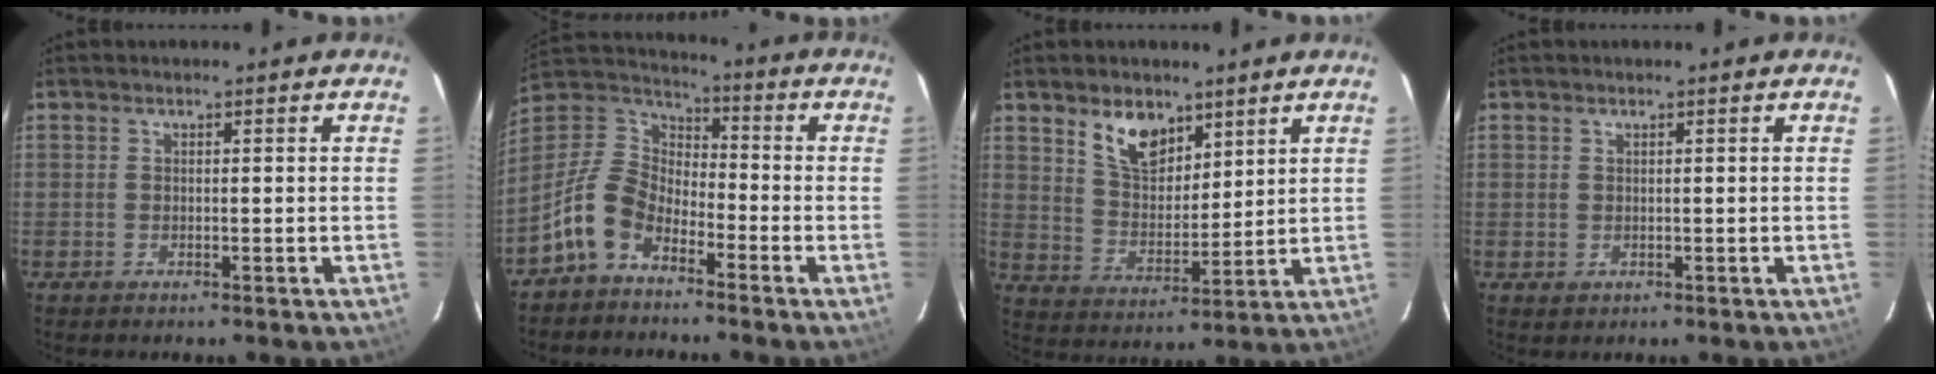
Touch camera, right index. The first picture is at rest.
{"total": 10.9, "force": [-6.6, 6.2, 6.1], "torque": [-0.135, 0.023, -0.140]}
{"total": 9.2, "force": [5.9, 5.0, 5.0], "torque": [-0.084, 0.006, 0.118]}
{"total": 1.1, "force": [0.3, 1.1, 0.0], "torque": [0.007, 0.002, 0.004]}